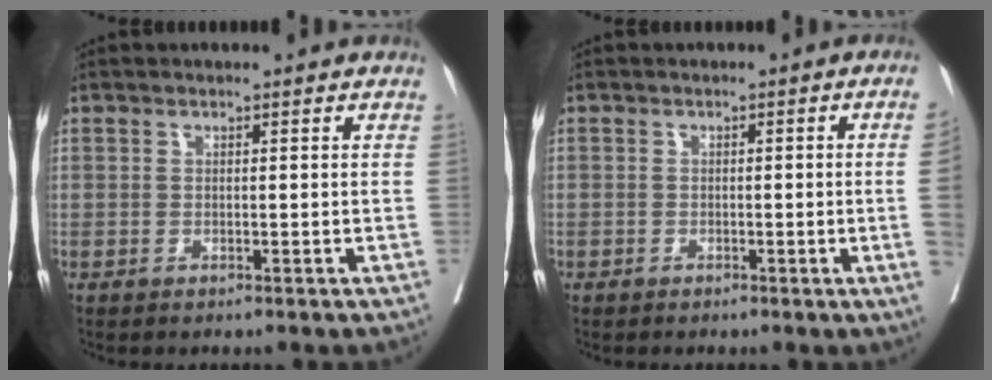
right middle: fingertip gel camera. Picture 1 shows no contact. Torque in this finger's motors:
{"motor_torque": [0.28, -0.24, -0.77, -0.21]}